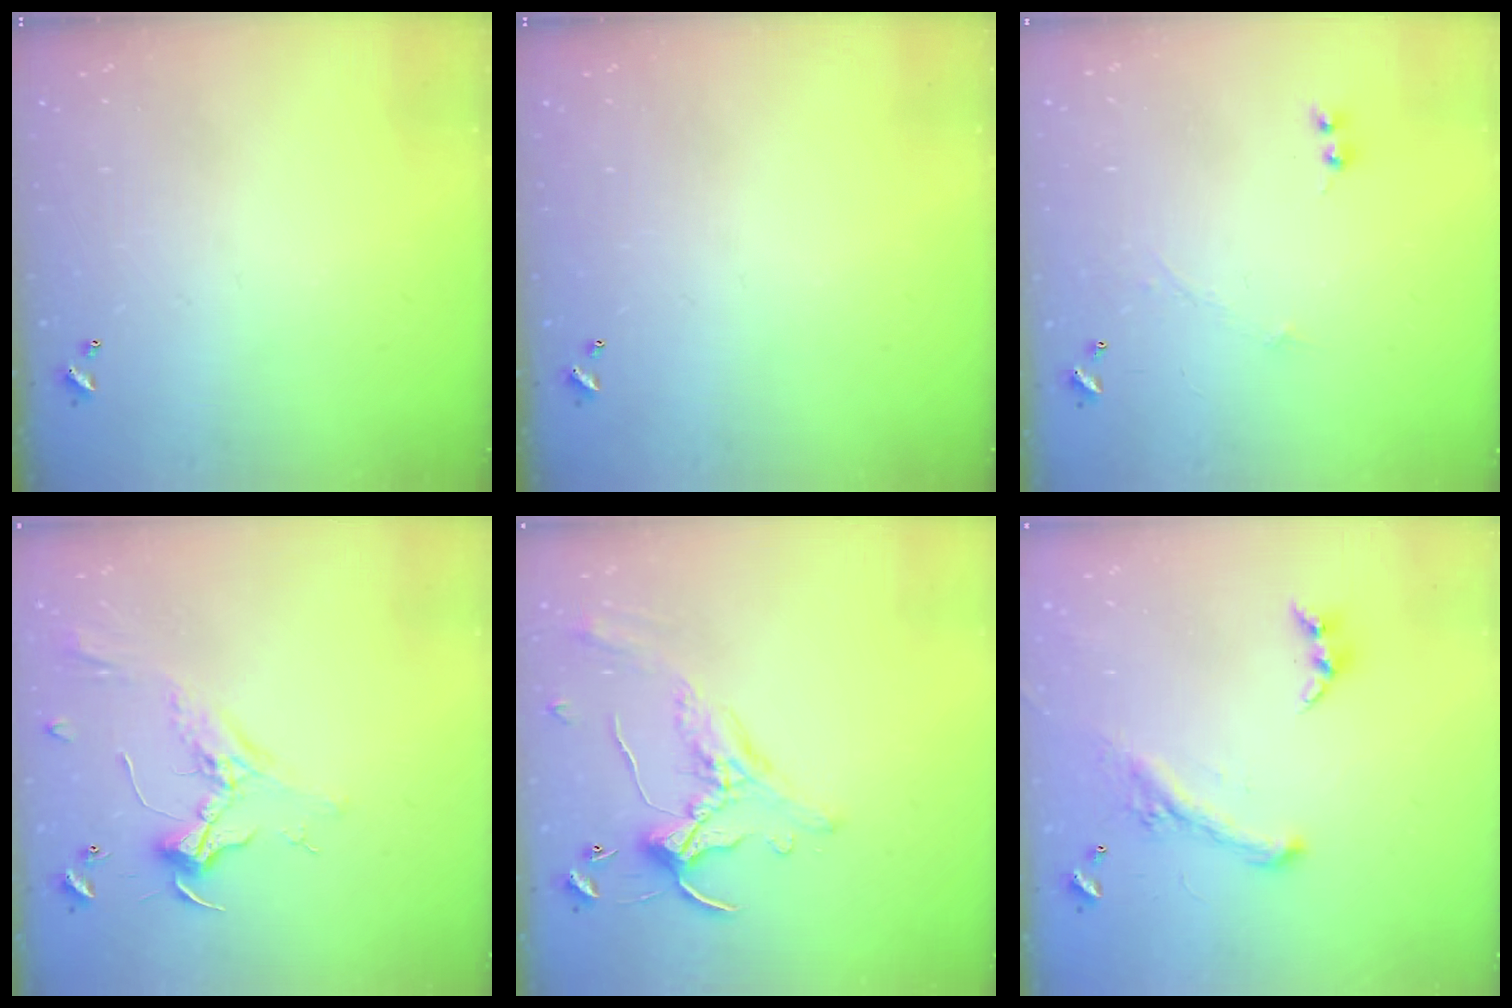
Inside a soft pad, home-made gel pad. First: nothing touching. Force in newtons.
{"total": 0.0}
{"total": 0.0}
{"total": 2.4, "press": 2.3, "slide": 0.8}
{"total": 0.9, "press": 0.1, "slide": 0.9}
{"total": 1.9, "press": 1.3, "slide": 1.4}